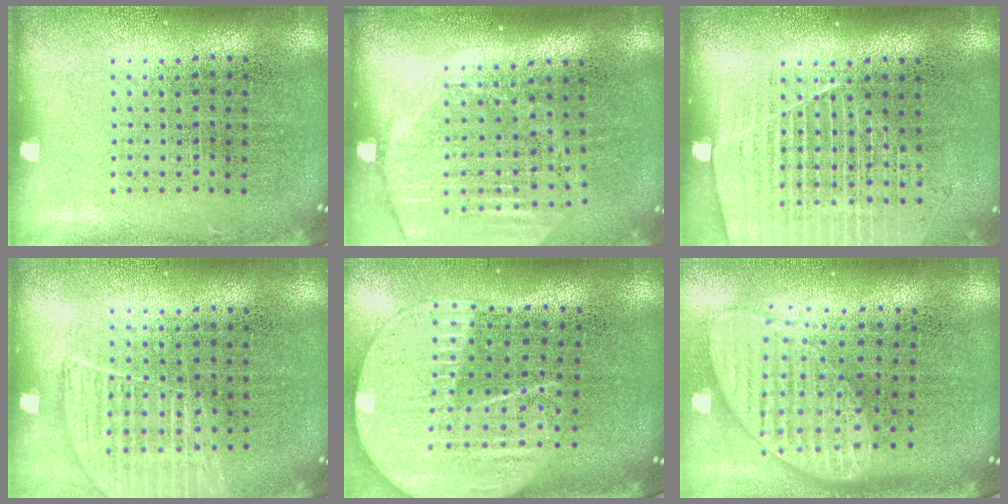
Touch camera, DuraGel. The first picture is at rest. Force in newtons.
{"total": 2.0, "press": 1.8, "slide": 1.0}
{"total": 1.6, "press": 1.5, "slide": 0.4}
{"total": 1.3, "press": 1.2, "slide": 0.4}
{"total": 2.2, "press": 2.0, "slide": 1.1}
{"total": 1.9, "press": 1.5, "slide": 1.1}